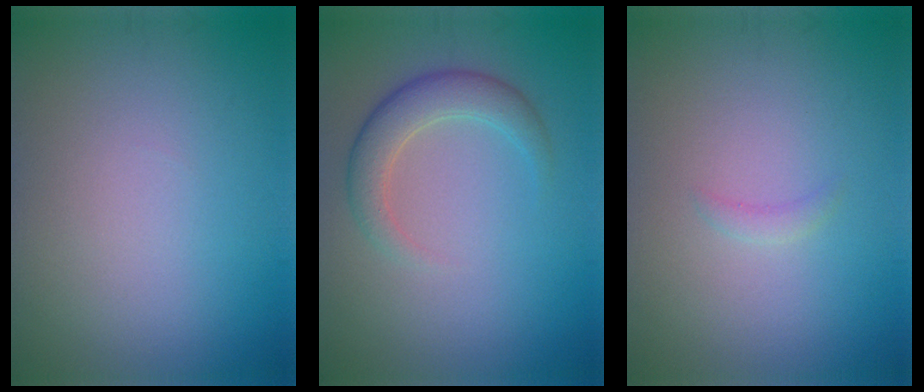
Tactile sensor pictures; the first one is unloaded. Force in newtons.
{"total": 3.4, "press": 3.4, "slide": 0.2}
{"total": 0.7, "press": 0.7, "slide": 0.1}